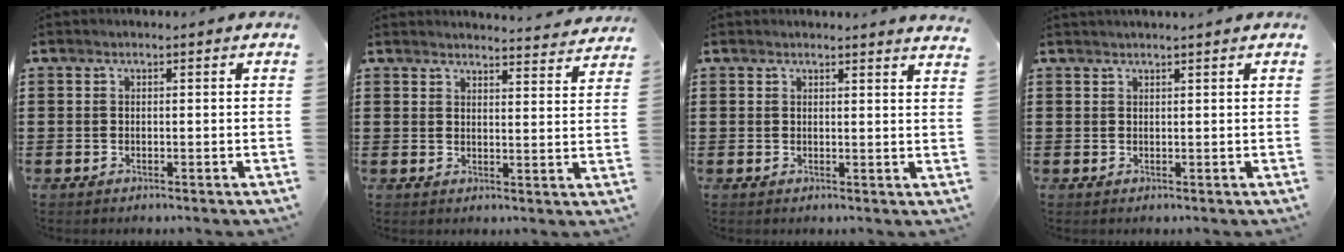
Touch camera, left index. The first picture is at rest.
{"total": 3.3, "force": [3.3, -0.3, 0.3], "torque": [-0.010, -0.023, 0.056]}
{"total": 1.8, "force": [1.8, -0.3, 0.3], "torque": [-0.001, -0.006, 0.032]}
{"total": 0.9, "force": [0.9, 0.0, 0.1], "torque": [-0.003, -0.002, 0.017]}